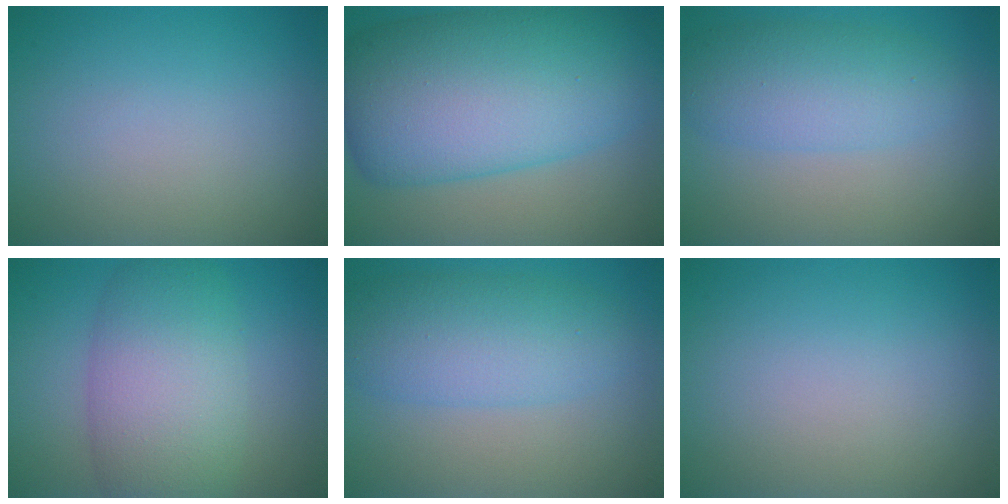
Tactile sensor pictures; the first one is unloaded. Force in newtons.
{"total": 14.1, "press": 14.1, "slide": 0.1}
{"total": 4.8, "press": 4.8, "slide": 0.1}
{"total": 8.0, "press": 8.0, "slide": 0.1}
{"total": 5.7, "press": 5.6, "slide": 0.4}
{"total": 0.0}